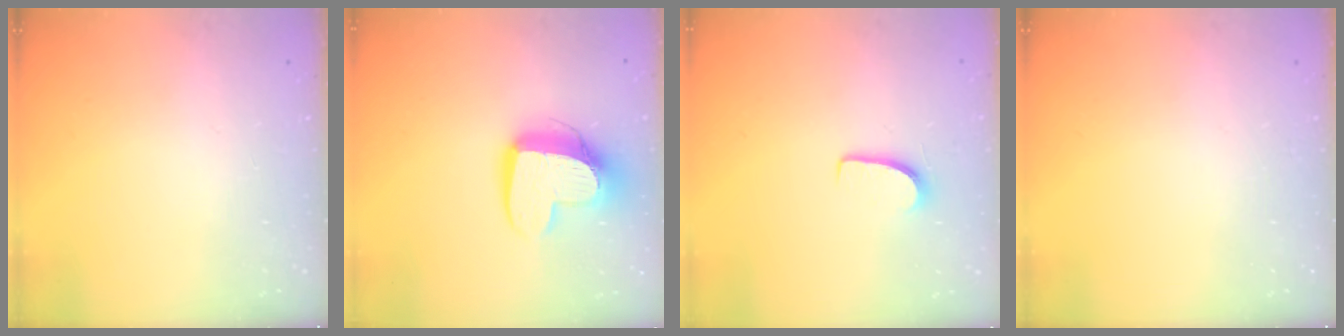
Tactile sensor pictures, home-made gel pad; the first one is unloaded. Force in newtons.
{"total": 12.2, "press": 12.1, "slide": 0.8}
{"total": 5.9, "press": 5.9, "slide": 0.4}
{"total": 0.0}